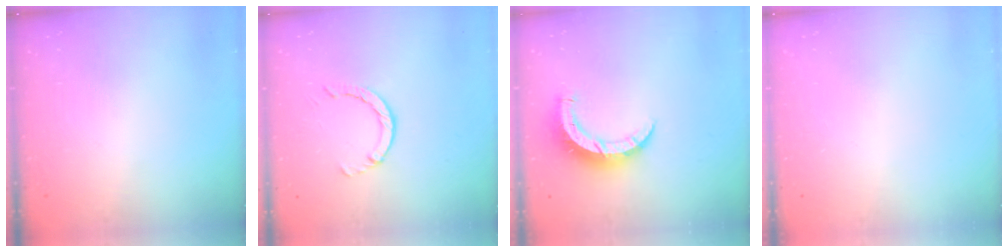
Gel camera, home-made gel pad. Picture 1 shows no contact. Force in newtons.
{"total": 2.4, "press": 2.4, "slide": 0.4}
{"total": 8.7, "press": 8.6, "slide": 0.9}
{"total": 0.0}